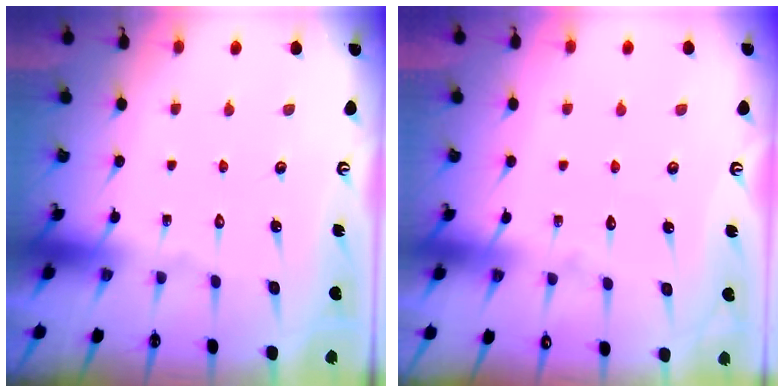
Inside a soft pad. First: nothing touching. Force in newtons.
{"total": 3.8, "press": 3.8, "slide": 0.4}